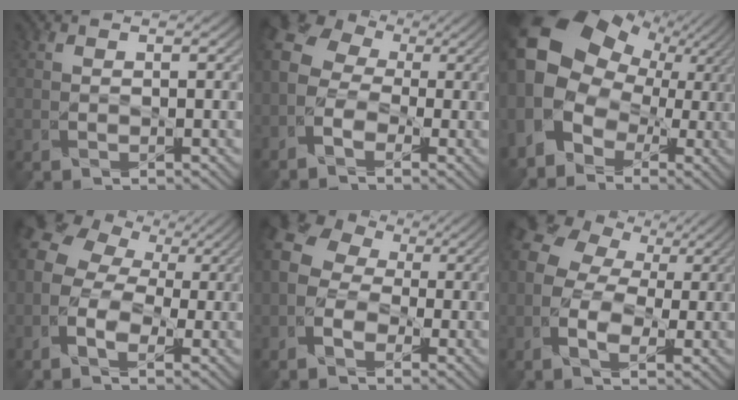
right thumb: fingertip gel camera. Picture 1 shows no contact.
{"total": 9.3, "force": [-1.5, 7.3, 5.6], "torque": [-0.152, 0.002, -0.041]}
{"total": 17.0, "force": [1.7, 13.3, 10.5], "torque": [-0.238, -0.008, 0.034]}
{"total": 10.1, "force": [0.5, 7.5, 6.8], "torque": [-0.160, 0.006, 0.001]}
{"total": 10.1, "force": [-1.0, 8.1, 5.9], "torque": [-0.156, 0.007, -0.035]}
{"total": 10.9, "force": [1.2, 8.0, 7.4], "torque": [-0.182, 0.008, 0.018]}